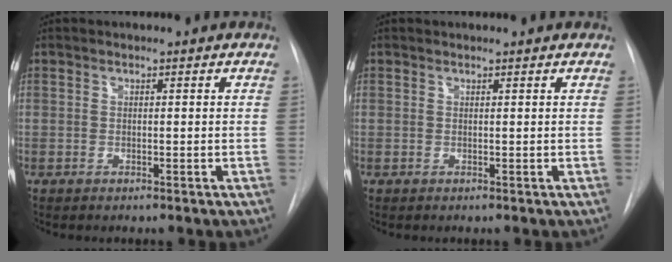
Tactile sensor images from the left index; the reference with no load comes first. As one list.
[{"total": 0.8, "force": [0.8, -0.1, 0.1], "torque": [-0.009, 0.003, 0.010]}]